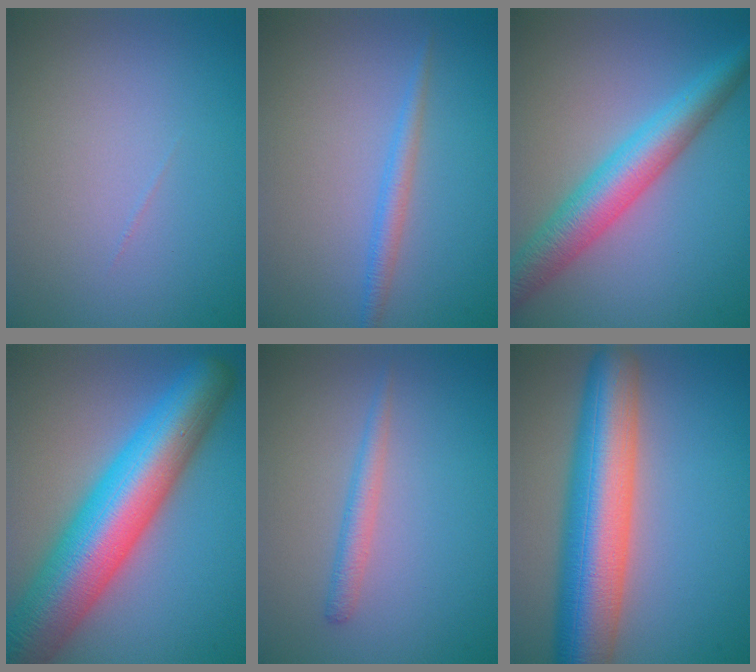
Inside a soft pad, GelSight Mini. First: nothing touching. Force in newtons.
{"total": 1.7, "press": 1.7, "slide": 0.1}
{"total": 6.4, "press": 6.4, "slide": 0.2}
{"total": 13.1, "press": 13.1, "slide": 0.4}
{"total": 1.7, "press": 1.7, "slide": 0.0}
{"total": 10.9, "press": 10.9, "slide": 0.1}